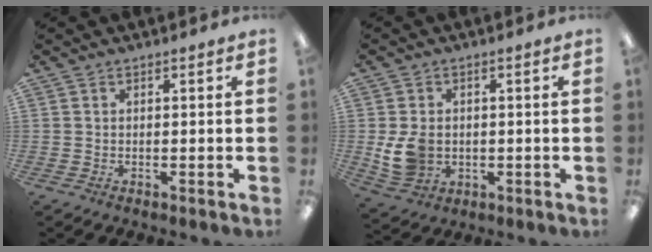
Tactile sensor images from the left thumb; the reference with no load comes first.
{"total": 7.0, "force": [-0.4, 5.8, 3.8], "torque": [-0.074, 0.005, -0.005]}